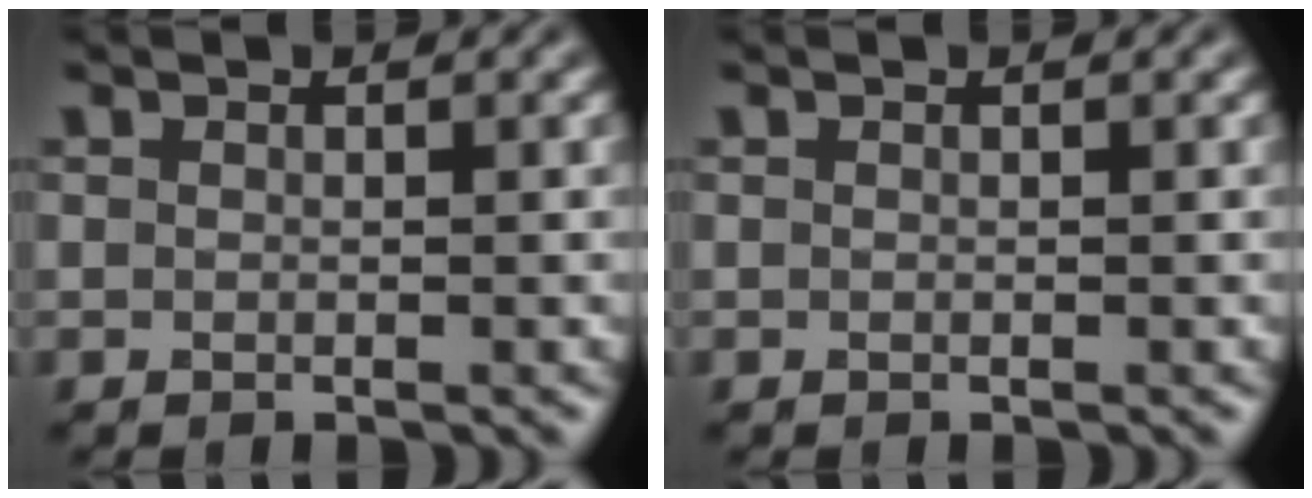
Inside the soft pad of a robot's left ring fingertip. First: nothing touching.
{"total": 0.0}